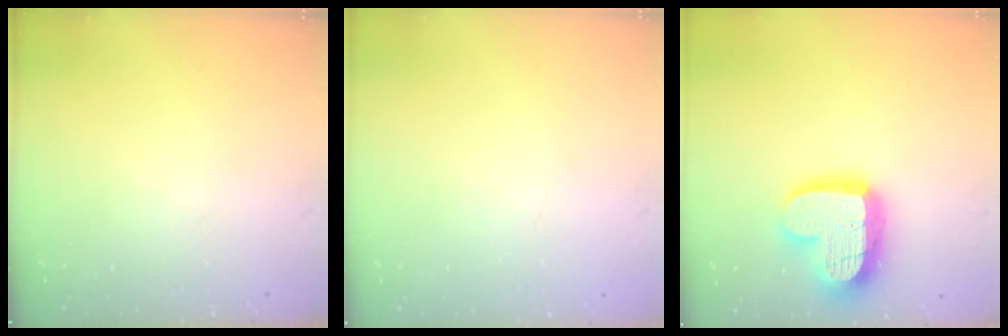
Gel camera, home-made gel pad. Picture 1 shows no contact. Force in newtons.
{"total": 0.0}
{"total": 16.9, "press": 16.9, "slide": 1.3}